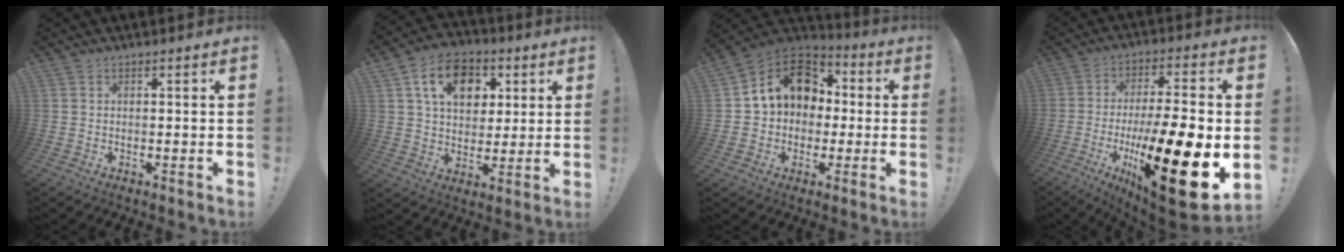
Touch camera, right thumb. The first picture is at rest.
{"total": 15.1, "force": [6.0, 10.7, 8.8], "torque": [-0.137, -0.009, 0.115]}
{"total": 15.0, "force": [3.2, 12.2, 8.2], "torque": [-0.113, 0.011, 0.066]}
{"total": 25.8, "force": [-6.6, 7.1, 23.9], "torque": [-0.382, 0.027, -0.096]}